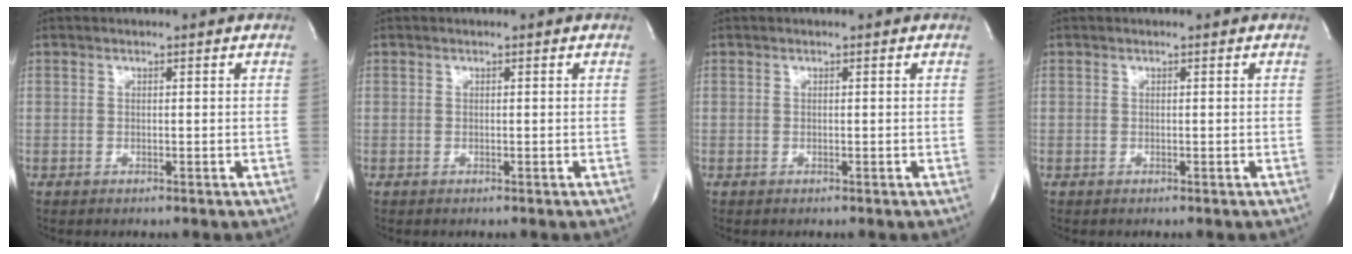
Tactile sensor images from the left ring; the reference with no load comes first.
{"total": 0.0}
{"total": 0.0}
{"total": 0.0}